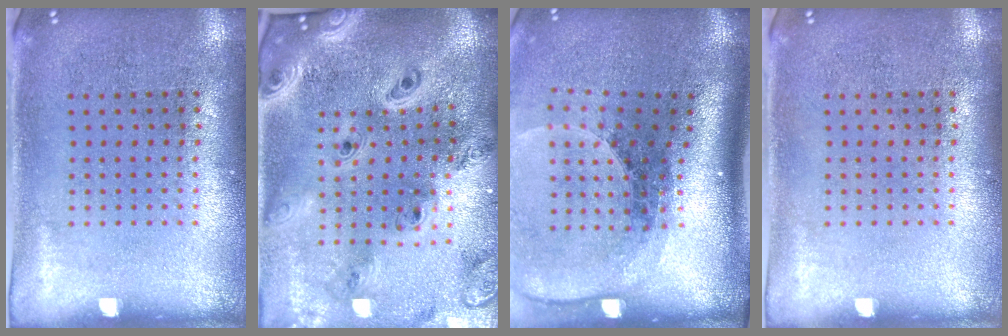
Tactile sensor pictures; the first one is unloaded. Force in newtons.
{"total": 3.9, "press": 3.0, "slide": 2.5}
{"total": 2.6, "press": 1.9, "slide": 1.8}
{"total": 0.0}